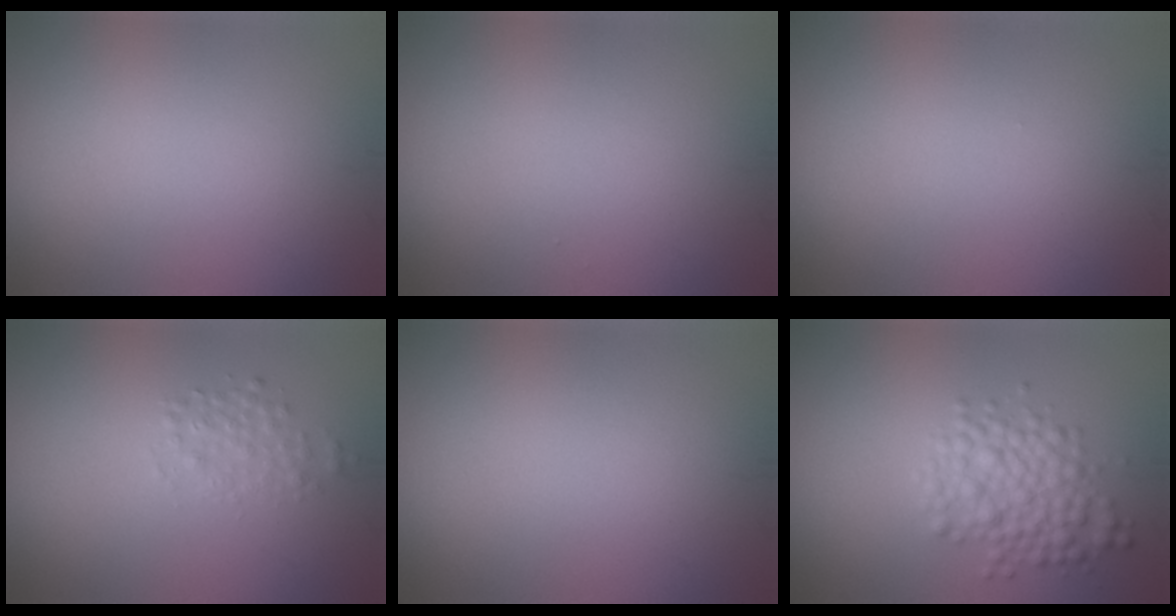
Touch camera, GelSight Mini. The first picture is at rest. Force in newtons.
{"total": 0.0}
{"total": 0.0}
{"total": 1.6, "press": 1.6, "slide": 0.0}
{"total": 0.0}
{"total": 4.3, "press": 4.3, "slide": 0.1}